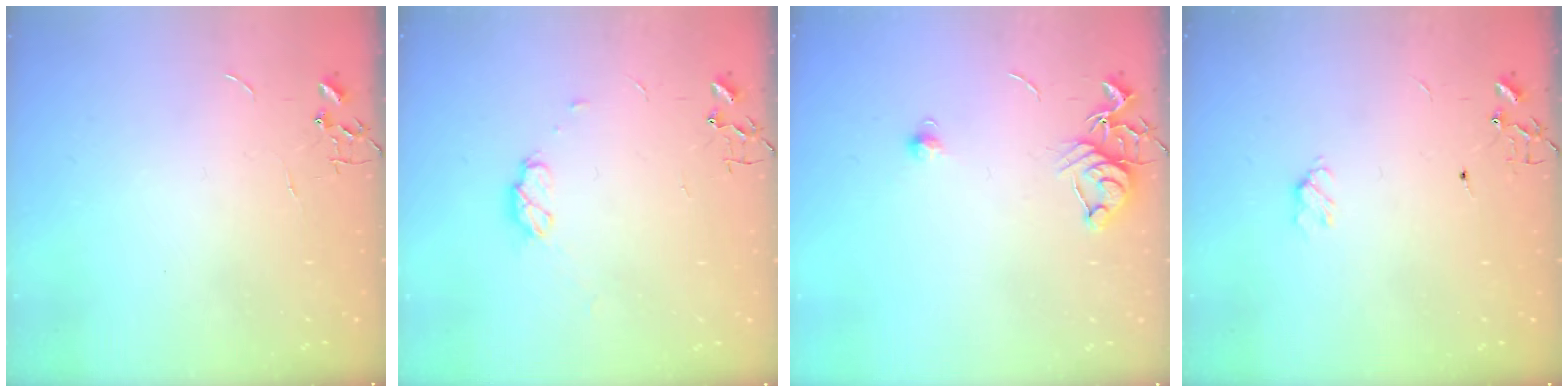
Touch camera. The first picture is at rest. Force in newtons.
{"total": 7.0, "press": 6.9, "slide": 0.8}
{"total": 8.4, "press": 8.4, "slide": 0.9}
{"total": 4.7, "press": 4.7, "slide": 0.6}